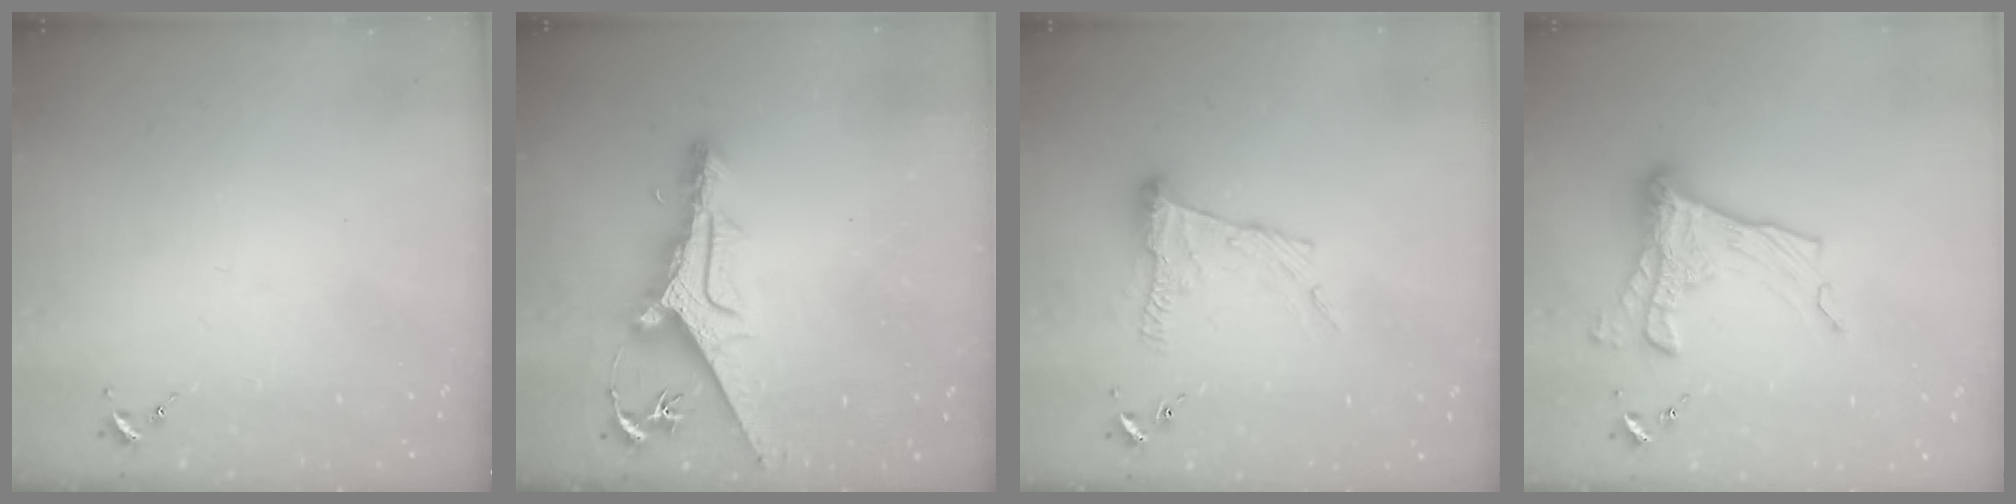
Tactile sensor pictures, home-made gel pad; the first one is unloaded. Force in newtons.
{"total": 13.0, "press": 13.0, "slide": 1.0}
{"total": 10.9, "press": 10.9, "slide": 0.9}
{"total": 16.0, "press": 15.9, "slide": 1.6}